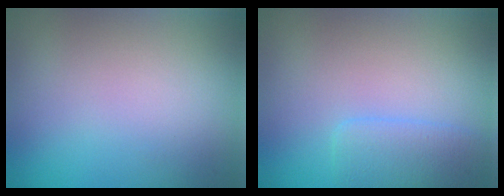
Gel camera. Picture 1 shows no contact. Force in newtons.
{"total": 2.3, "press": 2.3, "slide": 0.2}